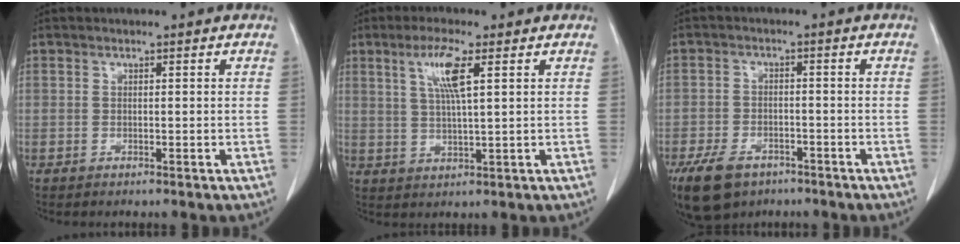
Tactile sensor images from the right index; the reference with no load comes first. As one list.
[{"total": 6.4, "force": [2.7, 0.4, 5.8], "torque": [-0.117, 0.001, 0.053]}, {"total": 9.2, "force": [-5.9, 5.7, 4.2], "torque": [-0.091, -0.003, -0.091]}]